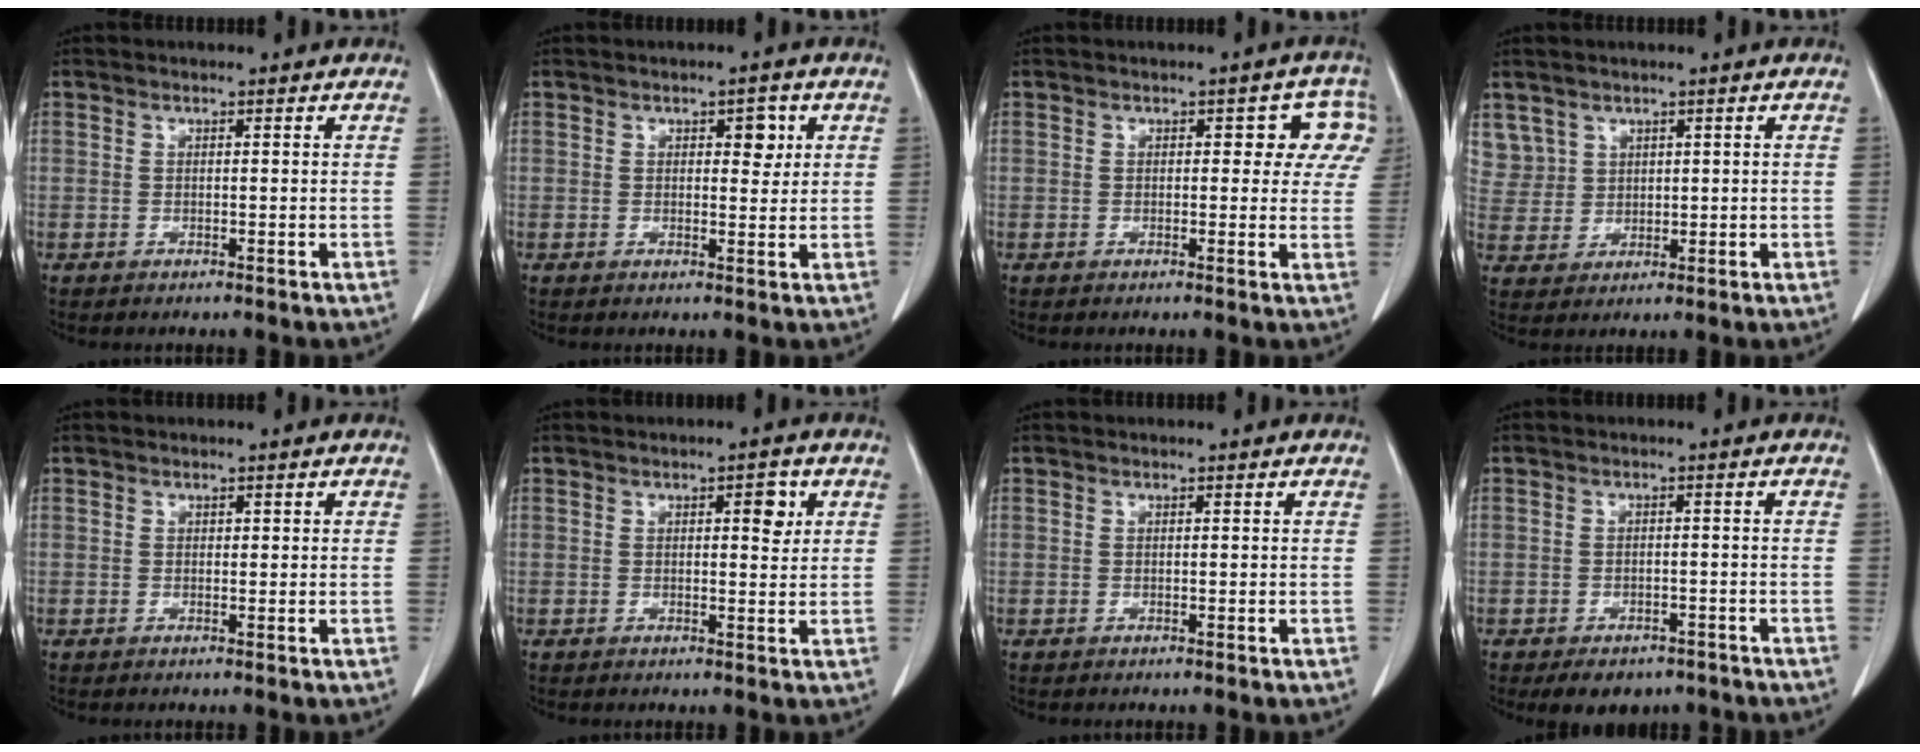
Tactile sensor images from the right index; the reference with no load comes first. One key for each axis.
{"total": 3.0, "fx": 1.1, "fy": 1.5, "fz": 2.3, "tx": -0.027, "ty": 0.002, "tz": 0.016}
{"total": 5.5, "fx": 1.8, "fy": 3.2, "fz": 4.1, "tx": -0.019, "ty": 0.019, "tz": 0.014}
{"total": 5.2, "fx": 3.0, "fy": 4.3, "fz": -0.2, "tx": 0.007, "ty": 0.008, "tz": 0.069}
{"total": 0.5, "fx": 0.2, "fy": 0.4, "fz": 0.3, "tx": 0.002, "ty": 0.002, "tz": 0.002}
{"total": 2.9, "fx": 1.1, "fy": 1.0, "fz": 2.5, "tx": -0.032, "ty": -0.001, "tz": 0.015}
{"total": 0.0}
{"total": 6.9, "fx": -5.2, "fy": 3.8, "fz": 2.4, "tx": -0.022, "ty": 0.006, "tz": -0.065}